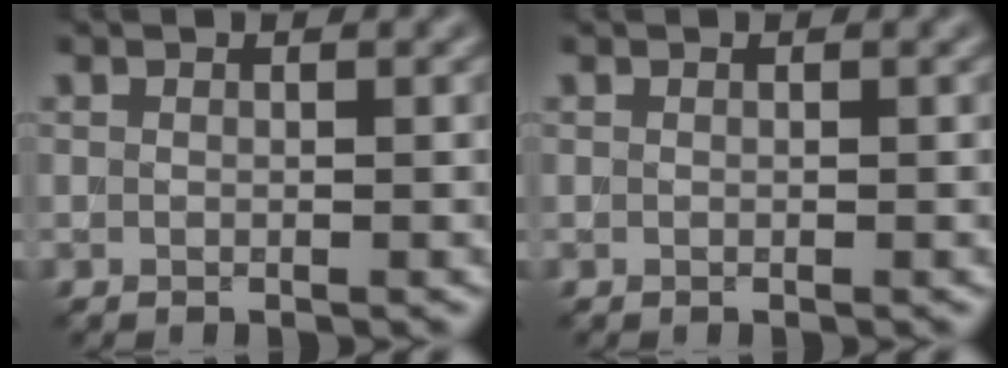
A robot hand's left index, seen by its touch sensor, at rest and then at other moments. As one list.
[{"total": 0.0}]